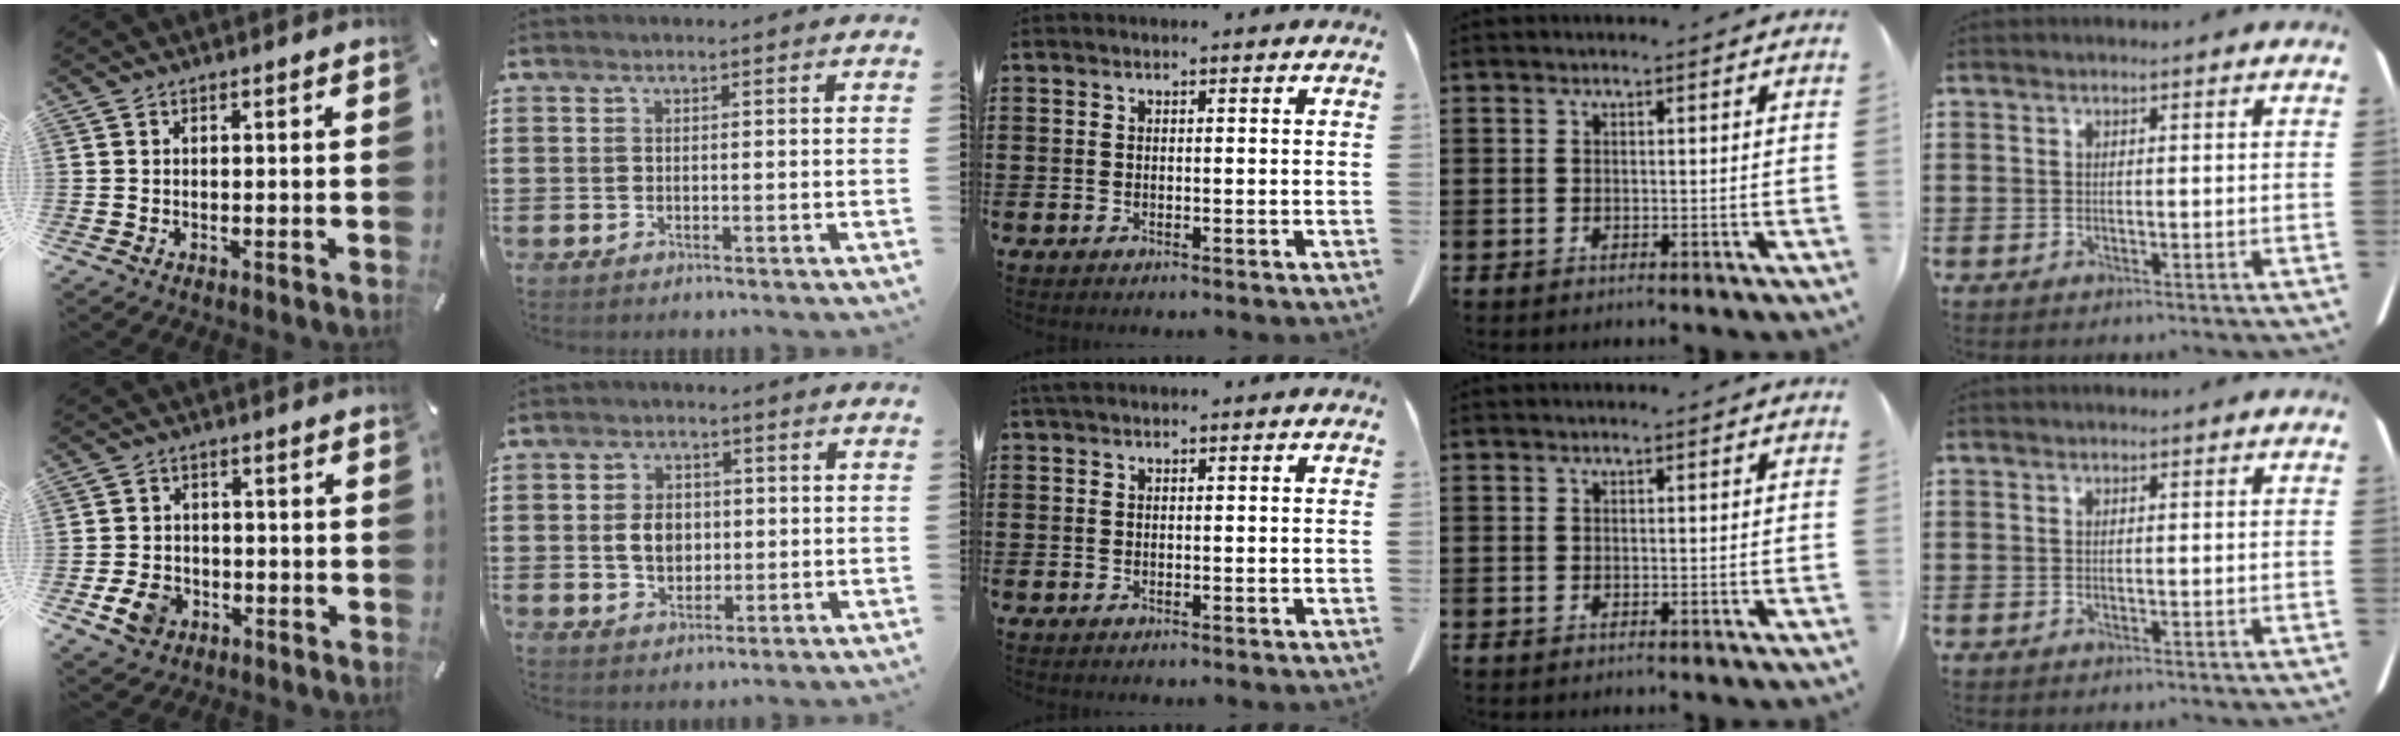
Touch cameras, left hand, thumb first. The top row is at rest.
{"thumb": {"total": 6.4, "force": [-2.4, 5.1, 3.0], "torque": [-0.065, 0.006, -0.045]}, "index": {"total": 4.7, "force": [0.1, 3.4, 3.2], "torque": [-0.061, 0.008, -0.003]}, "middle": {"total": 0.6, "force": [0.3, 0.2, 0.4], "torque": [-0.010, 0.002, 0.006]}}